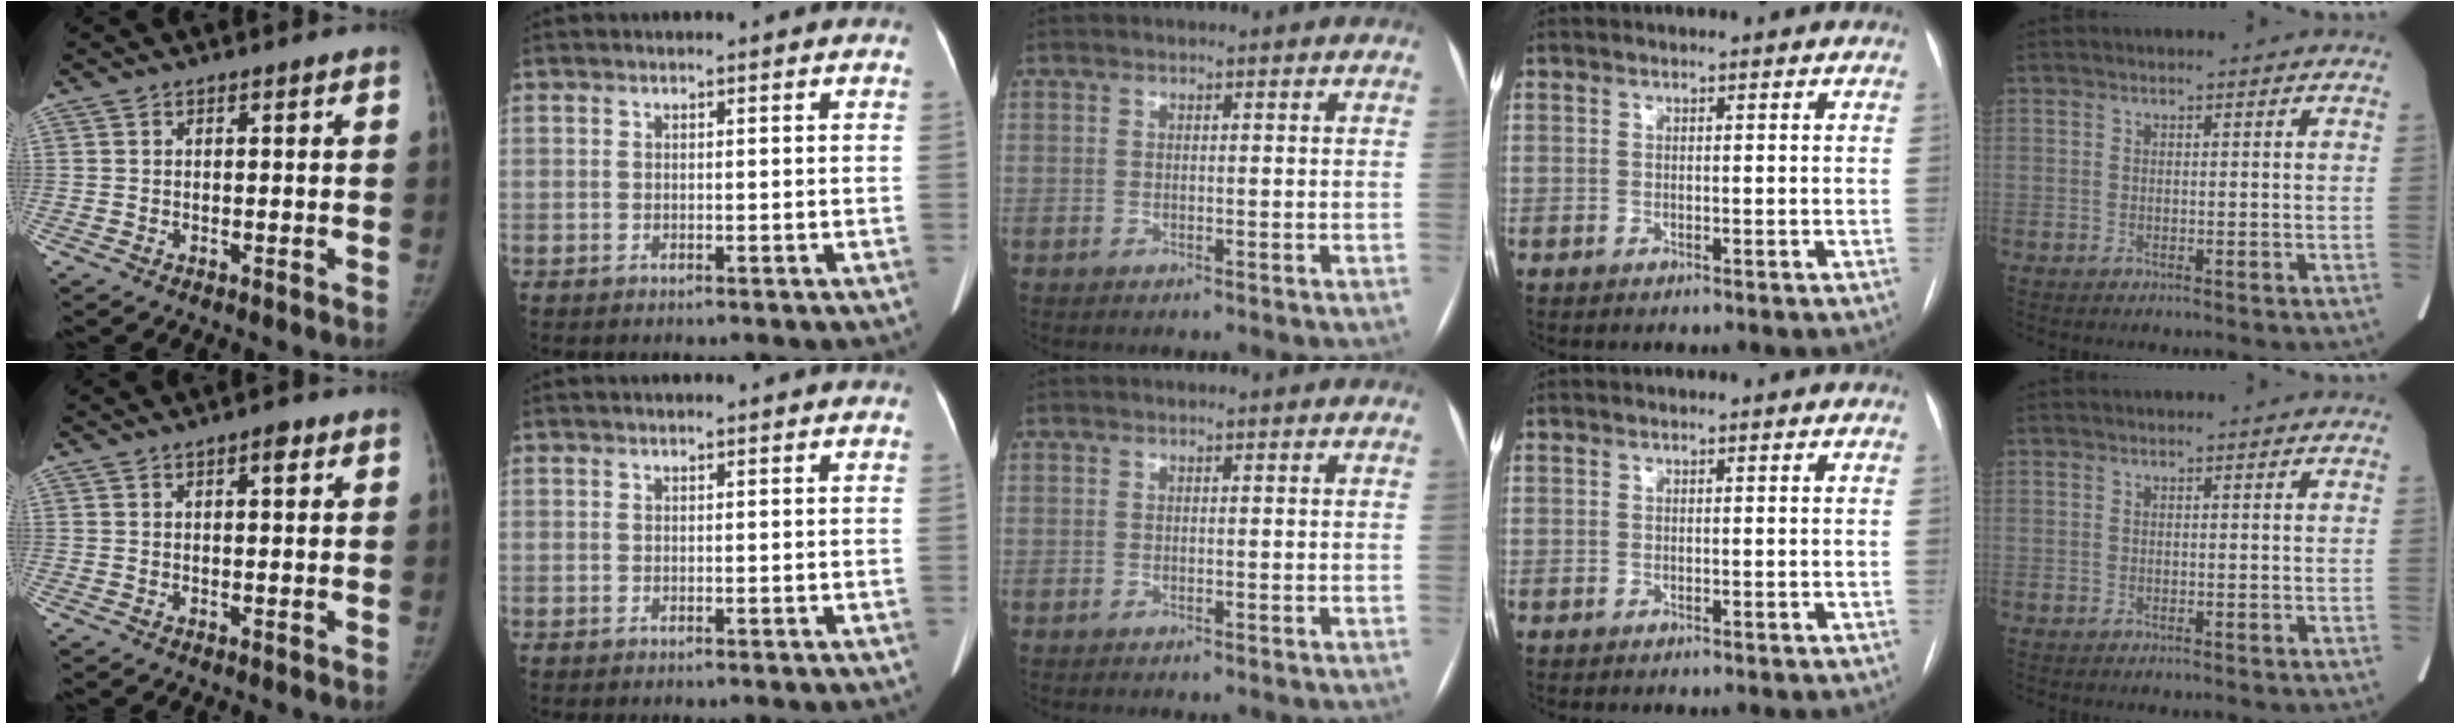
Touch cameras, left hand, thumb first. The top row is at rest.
{"thumb": {"total": 2.3, "force": [1.1, 0.9, 1.7], "torque": [-0.017, -0.001, 0.013]}}